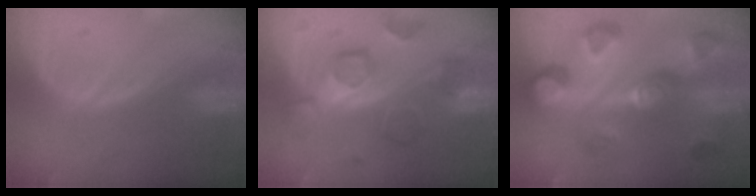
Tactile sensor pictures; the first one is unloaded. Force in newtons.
{"total": 8.4, "press": 8.4, "slide": 0.7}
{"total": 10.5, "press": 9.8, "slide": 3.8}